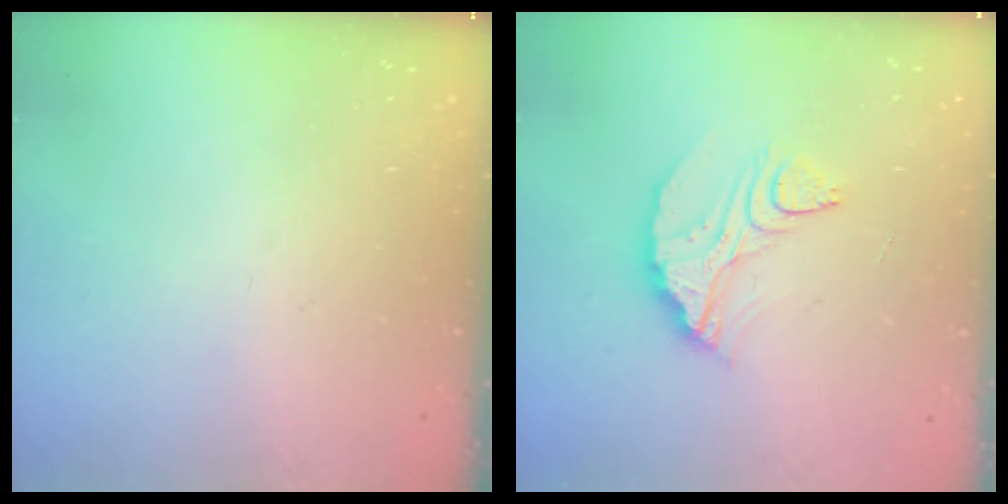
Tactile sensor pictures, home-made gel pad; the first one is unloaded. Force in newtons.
{"total": 10.7, "press": 10.7, "slide": 0.8}